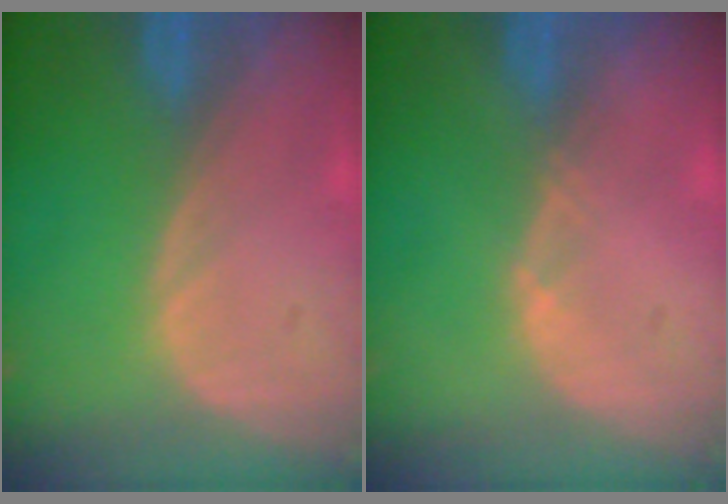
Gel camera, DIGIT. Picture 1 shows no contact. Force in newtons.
{"total": 0.6, "press": 0.5, "slide": 0.3}